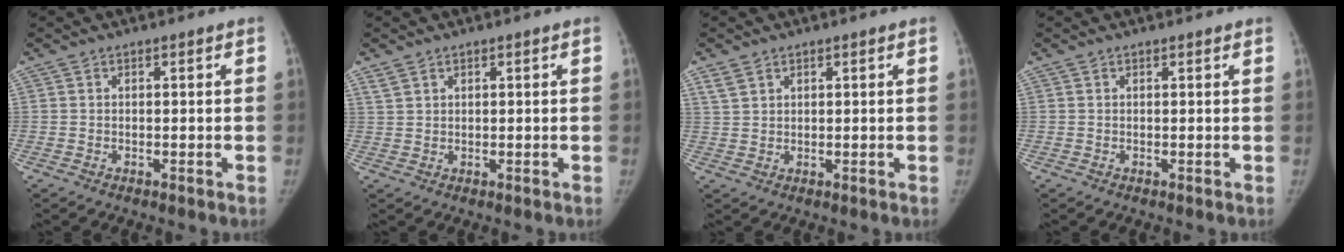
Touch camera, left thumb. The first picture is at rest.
{"total": 1.8, "force": [1.3, 1.0, 0.7], "torque": [-0.012, -0.001, 0.031]}
{"total": 2.6, "force": [1.8, 1.6, 1.1], "torque": [-0.019, -0.003, 0.042]}
{"total": 1.1, "force": [0.9, 0.2, 0.4], "torque": [-0.001, 0.004, 0.012]}